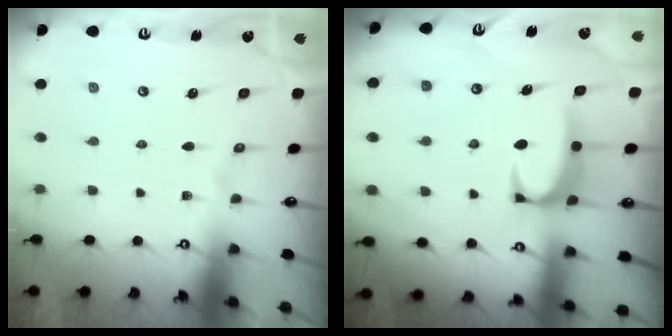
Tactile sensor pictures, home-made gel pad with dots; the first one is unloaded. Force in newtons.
{"total": 2.0, "press": 2.0, "slide": 0.3}